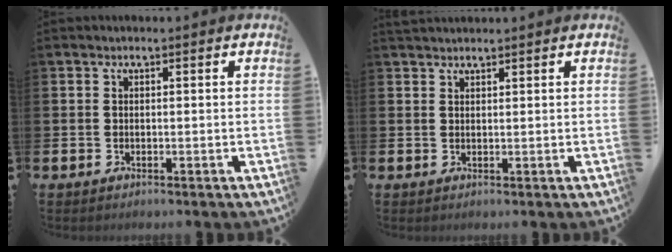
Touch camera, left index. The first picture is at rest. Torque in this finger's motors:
{"motor_torque": [-0.27, -0.46, 0.39, 0.05]}